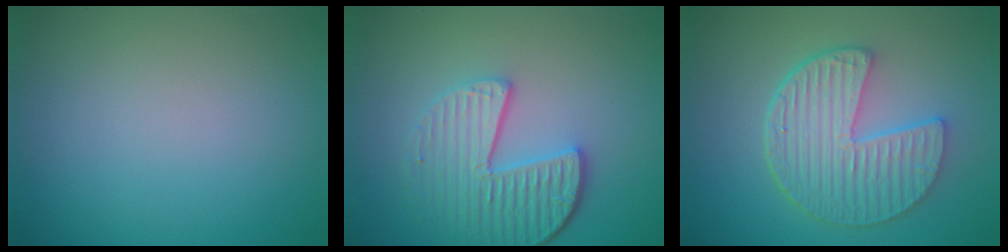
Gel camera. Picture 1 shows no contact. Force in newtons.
{"total": 4.9, "press": 3.9, "slide": 2.9}
{"total": 6.3, "press": 4.7, "slide": 4.2}